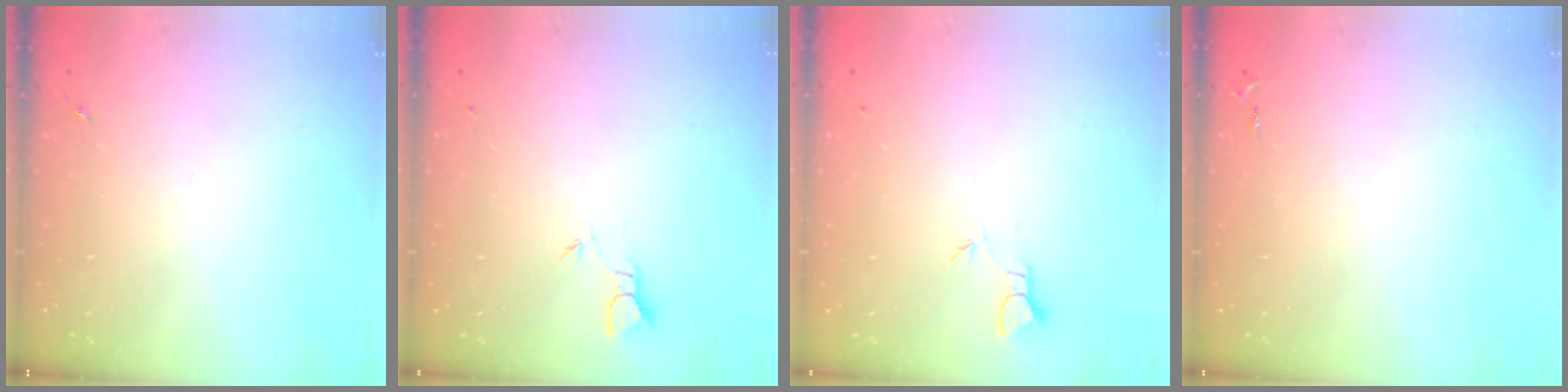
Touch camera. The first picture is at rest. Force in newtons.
{"total": 1.8, "press": 1.8, "slide": 0.0}
{"total": 1.8, "press": 1.8, "slide": 0.0}
{"total": 2.6, "press": 2.6, "slide": 0.3}